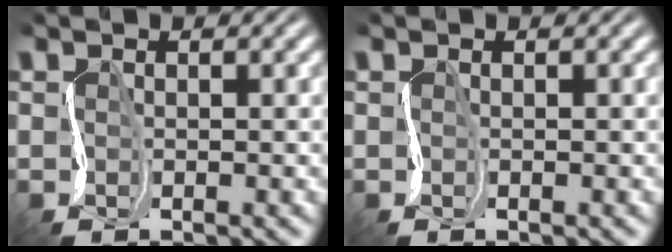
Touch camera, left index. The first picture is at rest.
{"total": 0.0}